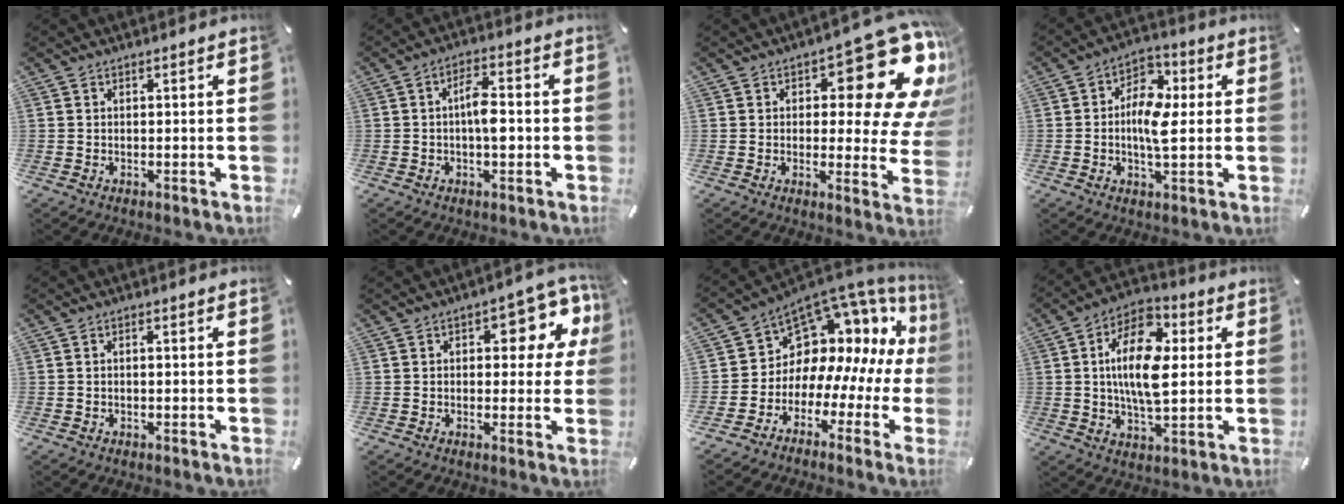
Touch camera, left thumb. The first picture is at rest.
{"total": 6.3, "force": [-0.8, 2.9, 5.6], "torque": [-0.089, 0.006, -0.018]}
{"total": 19.6, "force": [9.6, 8.2, 15.0], "torque": [-0.181, -0.072, 0.153]}
{"total": 9.5, "force": [-0.4, 5.3, 7.9], "torque": [-0.148, 0.003, -0.010]}
{"total": 0.8, "force": [-0.2, 0.4, 0.6], "torque": [-0.012, 0.002, -0.004]}
{"total": 11.7, "force": [3.9, 5.7, 9.4], "torque": [-0.107, -0.019, 0.060]}
{"total": 11.8, "force": [5.5, 8.7, 5.7], "torque": [-0.101, -0.076, 0.100]}
{"total": 15.9, "force": [2.6, 8.6, 13.1], "torque": [-0.242, -0.001, 0.039]}